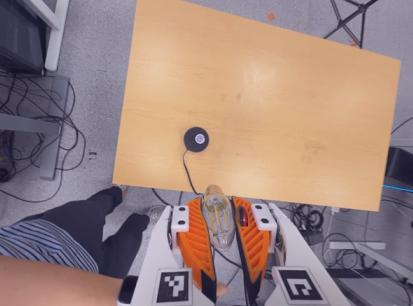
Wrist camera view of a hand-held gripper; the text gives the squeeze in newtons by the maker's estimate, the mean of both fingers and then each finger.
{"total": 22.0, "left": 25.5, "right": 18.6}